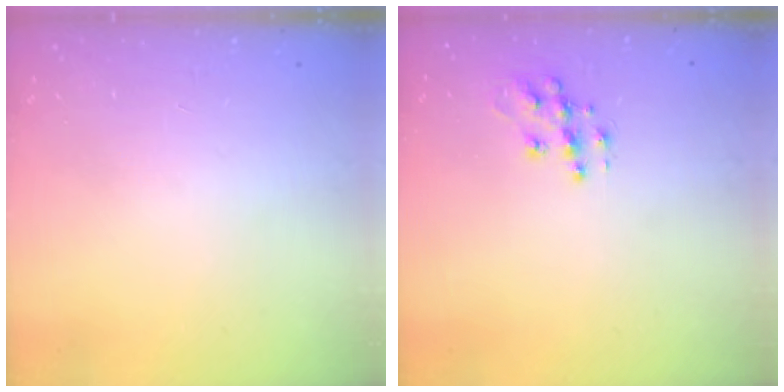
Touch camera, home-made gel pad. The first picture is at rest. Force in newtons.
{"total": 10.2, "press": 10.2, "slide": 0.7}